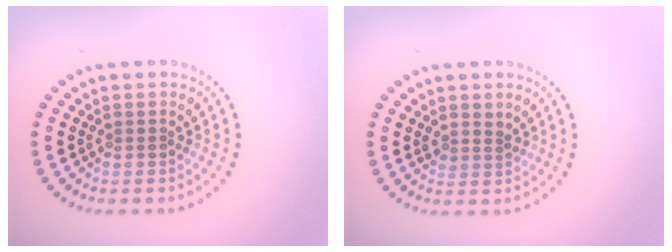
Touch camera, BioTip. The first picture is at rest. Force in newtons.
{"total": 1.3, "press": 1.0, "slide": 0.8}